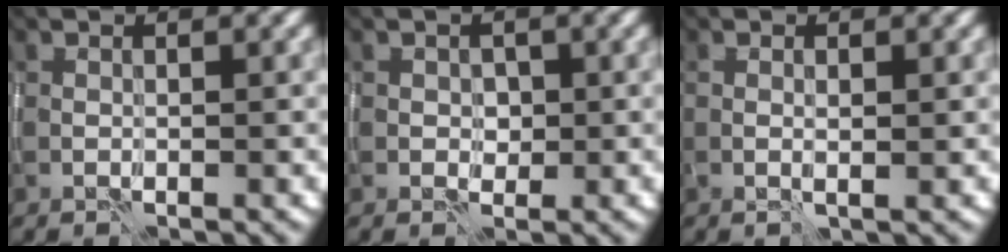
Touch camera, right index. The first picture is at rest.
{"total": 1.2, "force": [0.0, 1.1, 0.6], "torque": [-0.010, -0.002, 0.001]}
{"total": 0.8, "force": [0.2, 0.0, 0.8], "torque": [-0.014, 0.001, 0.002]}